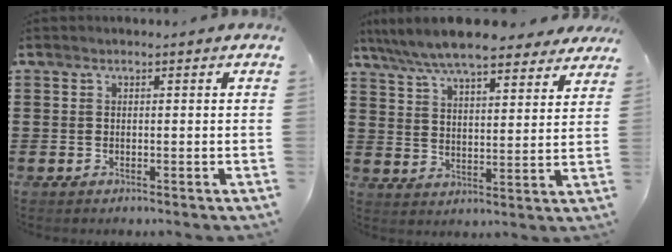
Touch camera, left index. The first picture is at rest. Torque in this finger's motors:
{"motor_torque": [2.14, 0.00, 0.16, -0.06]}